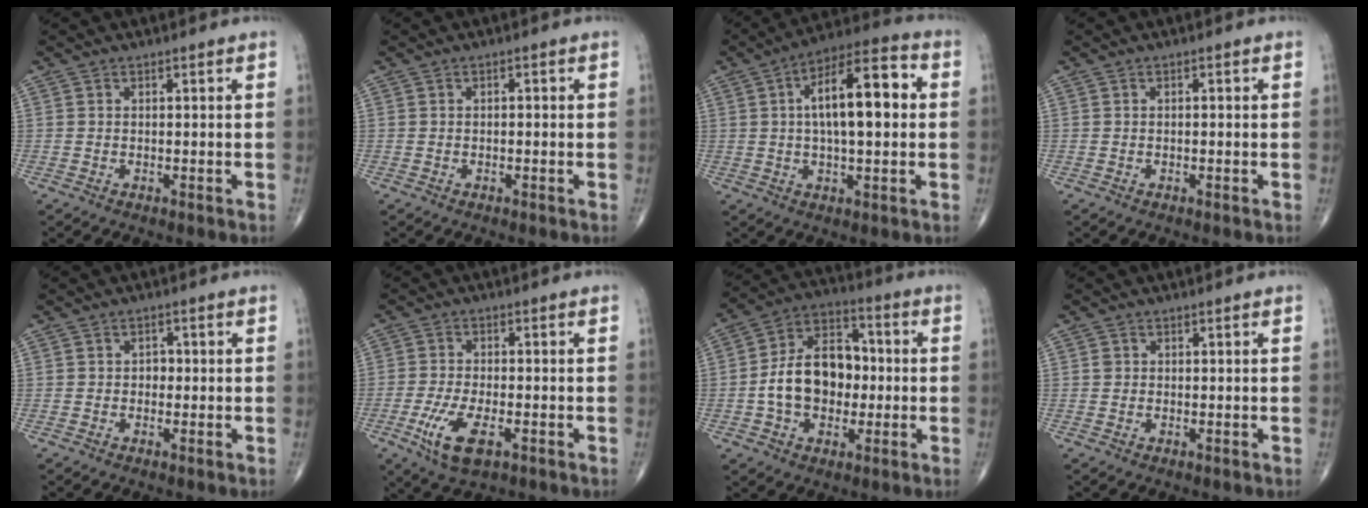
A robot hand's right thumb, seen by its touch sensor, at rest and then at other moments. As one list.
[{"total": 0.8, "force": [0.0, 0.3, 0.7], "torque": [-0.008, 0.001, 0.000]}, {"total": 15.8, "force": [2.2, 6.1, 14.4], "torque": [-0.217, 0.024, 0.027]}, {"total": 0.5, "force": [0.0, 0.2, 0.5], "torque": [-0.008, 0.000, 0.001]}, {"total": 1.5, "force": [-0.2, 1.2, 0.8], "torque": [0.000, 0.005, -0.009]}, {"total": 8.2, "force": [-3.3, 3.4, 6.7], "torque": [-0.138, -0.001, -0.058]}, {"total": 14.5, "force": [-1.3, 10.1, 10.4], "torque": [-0.149, 0.036, -0.028]}, {"total": 0.8, "force": [0.1, 0.8, 0.3], "torque": [0.001, 0.002, 0.002]}]